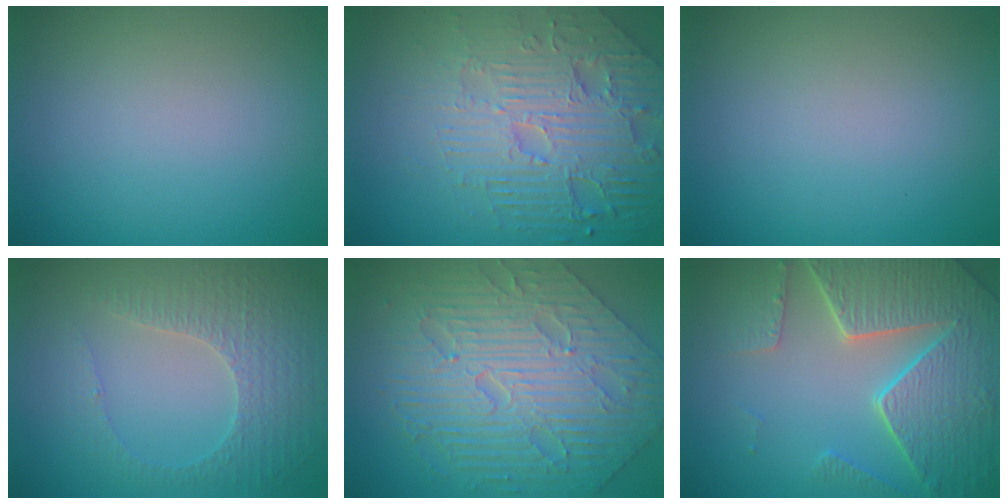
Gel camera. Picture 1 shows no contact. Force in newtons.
{"total": 7.8, "press": 5.8, "slide": 5.3}
{"total": 0.0}
{"total": 3.4, "press": 3.2, "slide": 1.4}
{"total": 8.6, "press": 6.8, "slide": 5.2}
{"total": 8.3, "press": 6.1, "slide": 5.6}